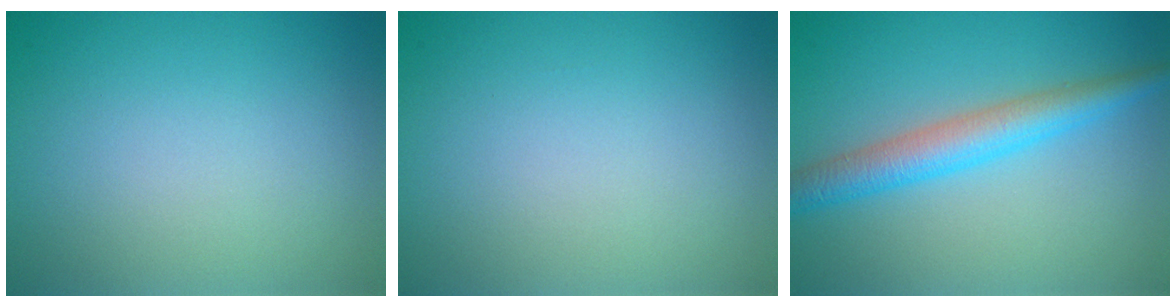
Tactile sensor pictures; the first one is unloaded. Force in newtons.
{"total": 0.0}
{"total": 4.3, "press": 4.3, "slide": 0.1}